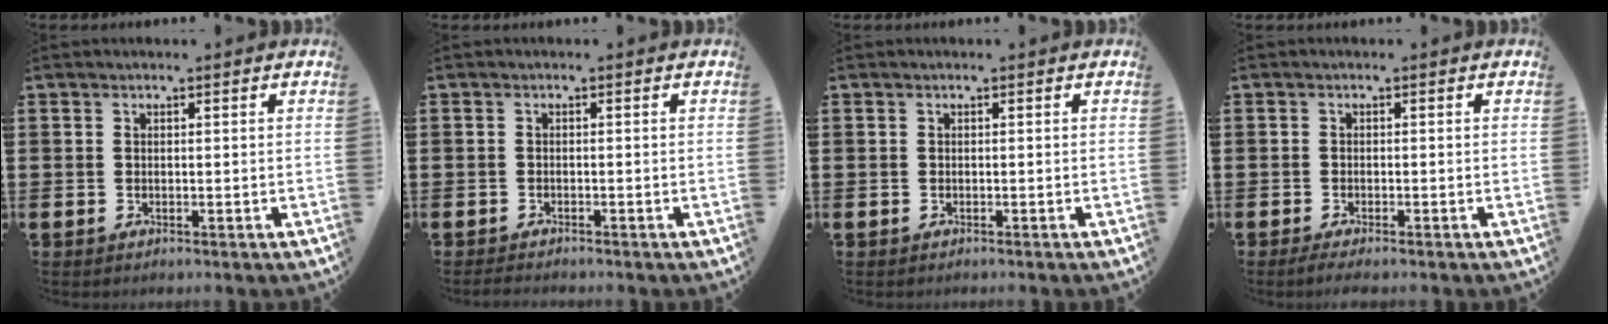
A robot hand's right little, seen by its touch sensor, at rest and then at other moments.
{"total": 0.8, "force": [-0.8, 0.1, 0.2], "torque": [-0.006, -0.001, -0.016]}
{"total": 0.0}
{"total": 1.0, "force": [-0.7, 0.1, 0.7], "torque": [-0.012, -0.002, -0.014]}